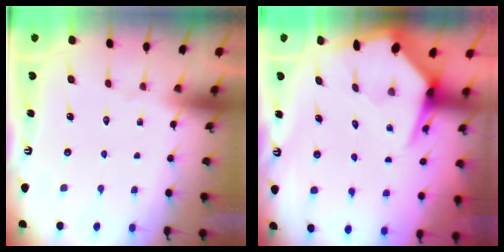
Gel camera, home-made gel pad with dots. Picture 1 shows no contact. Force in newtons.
{"total": 6.1, "press": 6.0, "slide": 0.8}